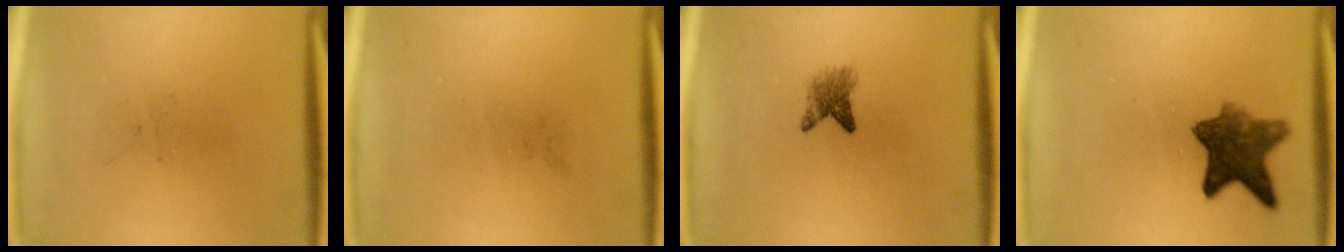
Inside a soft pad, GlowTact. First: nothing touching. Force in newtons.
{"total": 0.0}
{"total": 2.7}
{"total": 8.1}